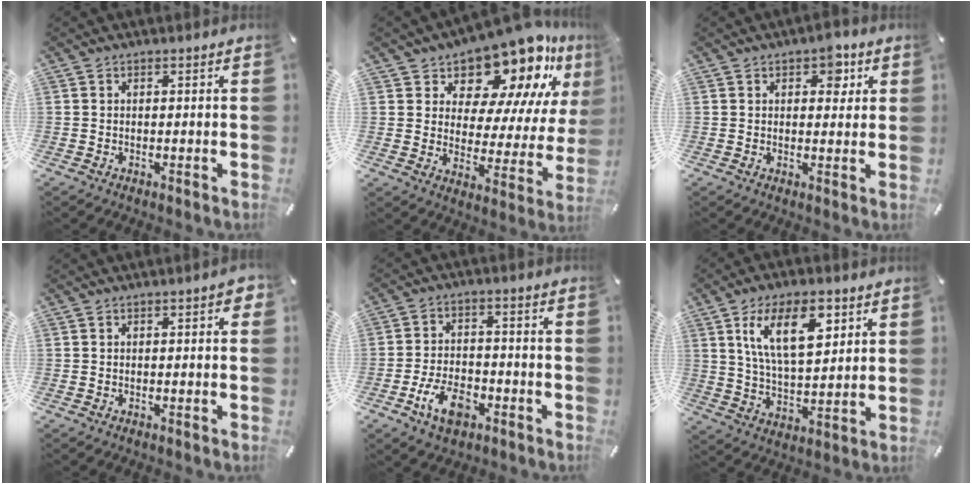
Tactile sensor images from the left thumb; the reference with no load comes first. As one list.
[{"total": 16.7, "force": [13.7, 6.9, 6.8], "torque": [-0.105, -0.126, 0.229]}, {"total": 5.1, "force": [2.3, 3.2, 3.2], "torque": [-0.023, -0.007, 0.029]}, {"total": 1.7, "force": [0.3, 0.7, 1.6], "torque": [-0.023, 0.002, 0.001]}, {"total": 9.0, "force": [-4.2, 5.2, 6.0], "torque": [-0.123, 0.017, -0.075]}, {"total": 15.0, "force": [7.0, 7.2, 11.1], "torque": [-0.209, -0.011, 0.120]}]